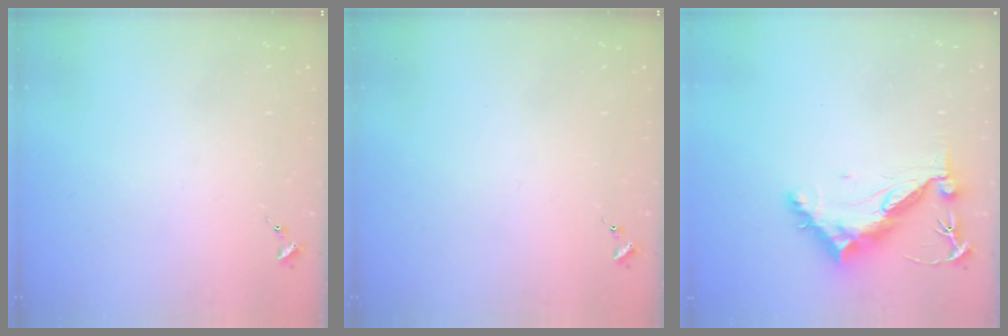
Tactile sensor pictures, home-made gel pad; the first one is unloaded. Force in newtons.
{"total": 0.0}
{"total": 10.4, "press": 10.3, "slide": 0.9}